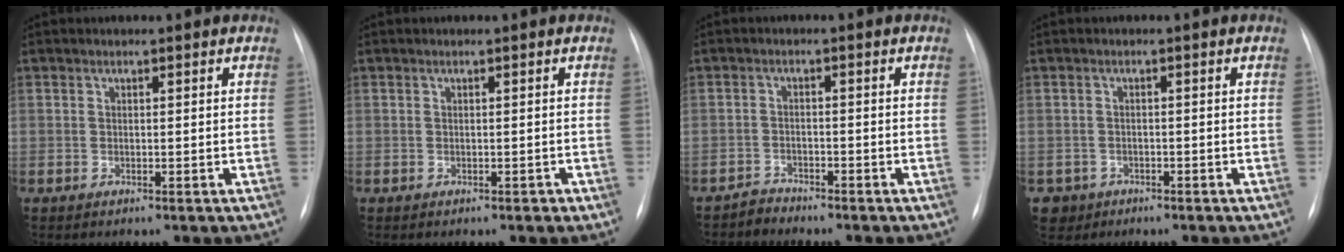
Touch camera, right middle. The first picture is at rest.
{"total": 0.6, "force": [-0.4, 0.3, 0.3], "torque": [-0.002, 0.001, -0.005]}
{"total": 2.0, "force": [-1.8, 0.3, -0.8], "torque": [0.019, -0.007, -0.036]}
{"total": 2.7, "force": [-1.4, 2.2, -0.2], "torque": [0.003, 0.007, -0.023]}